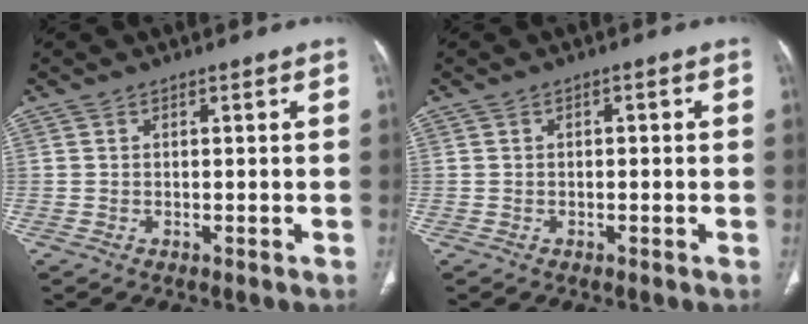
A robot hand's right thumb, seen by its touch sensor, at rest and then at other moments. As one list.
[{"total": 0.9, "force": [0.1, 0.5, 0.8], "torque": [-0.009, 0.003, -0.002]}]